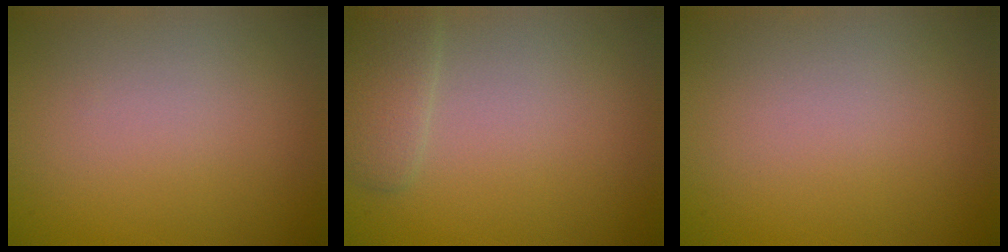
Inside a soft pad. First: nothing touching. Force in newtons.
{"total": 2.1, "press": 2.0, "slide": 0.1}
{"total": 0.0}